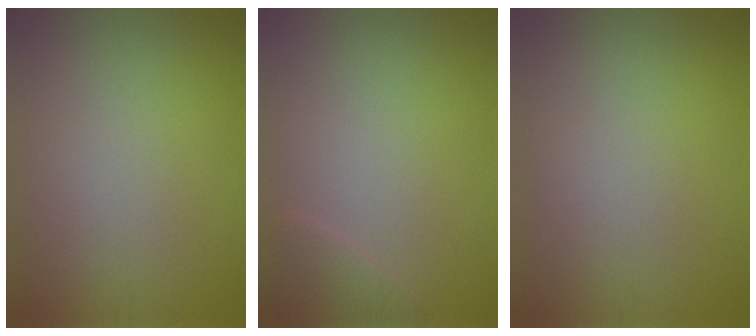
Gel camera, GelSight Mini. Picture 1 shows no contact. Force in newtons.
{"total": 1.4, "press": 1.4, "slide": 0.1}
{"total": 0.0}